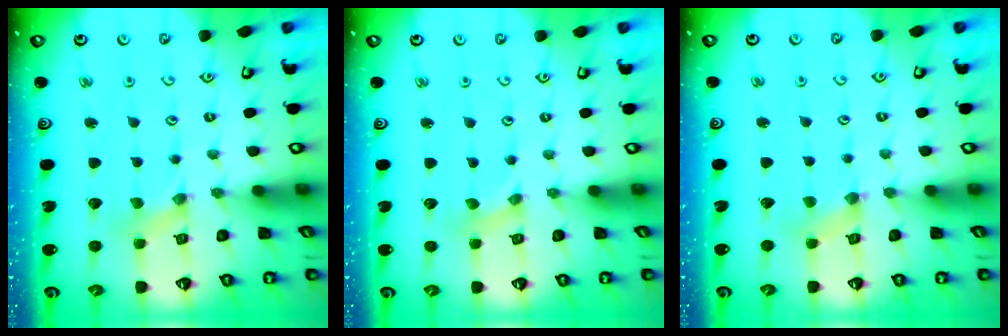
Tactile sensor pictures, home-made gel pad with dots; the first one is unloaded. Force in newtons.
{"total": 0.0}
{"total": 1.2, "press": 1.1, "slide": 0.3}